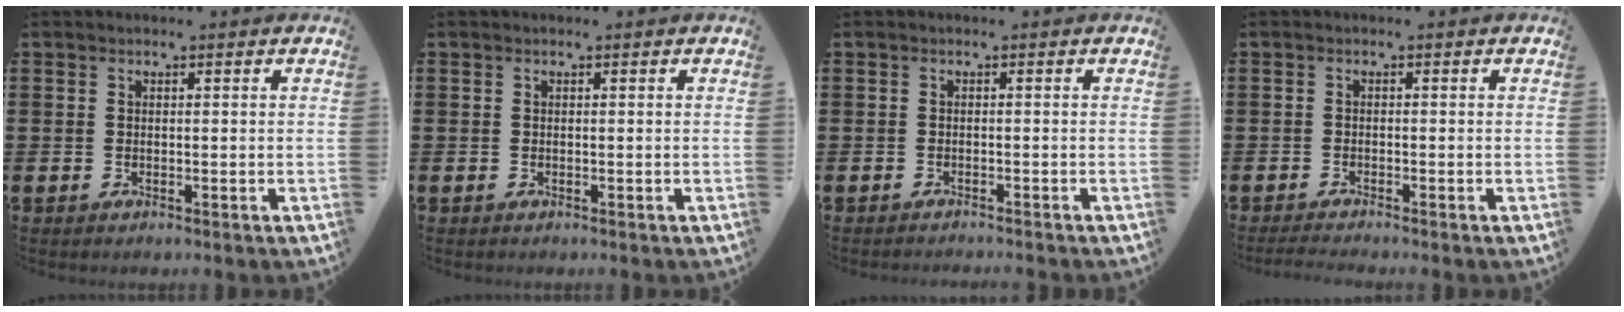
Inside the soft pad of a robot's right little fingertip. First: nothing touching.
{"total": 0.0}
{"total": 0.6, "force": [-0.6, -0.2, -0.1], "torque": [0.002, -0.001, -0.013]}
{"total": 1.1, "force": [-0.9, 0.0, 0.7], "torque": [-0.010, -0.002, -0.017]}